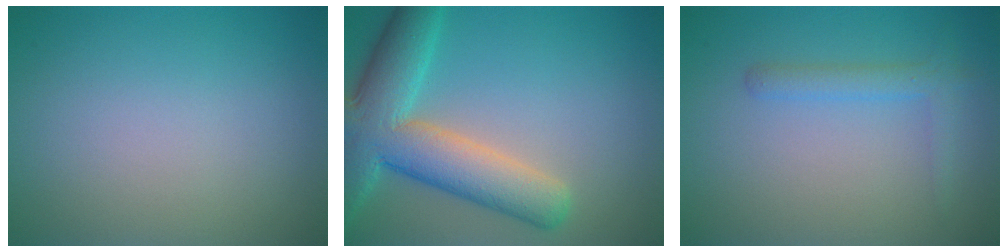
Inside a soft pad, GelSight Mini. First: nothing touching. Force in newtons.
{"total": 9.1, "press": 9.1, "slide": 0.6}
{"total": 1.9, "press": 1.9, "slide": 0.1}